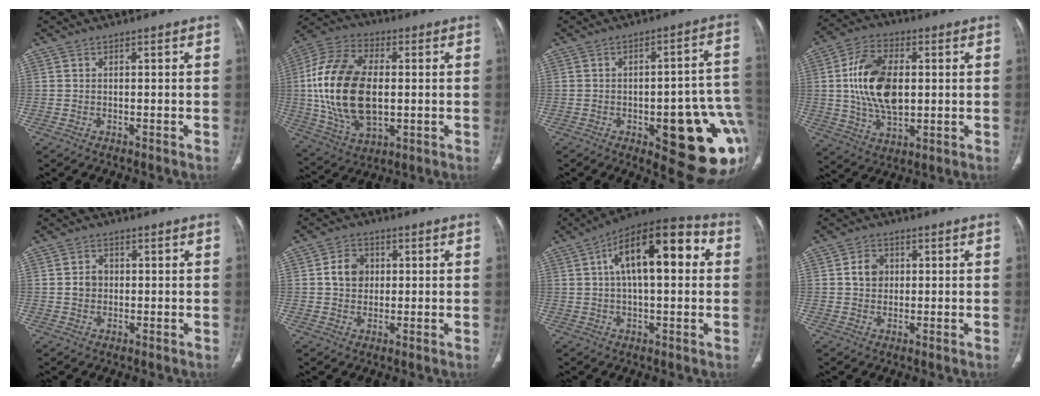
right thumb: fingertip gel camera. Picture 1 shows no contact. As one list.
[{"total": 22.1, "force": [0.4, 13.0, 17.9], "torque": [-0.359, 0.001, 0.015]}, {"total": 21.7, "force": [-5.7, 7.5, 19.6], "torque": [-0.185, 0.022, -0.051]}, {"total": 15.3, "force": [1.5, 9.0, 12.3], "torque": [-0.216, 0.003, 0.029]}, {"total": 3.2, "force": [0.1, 2.8, 1.7], "torque": [-0.021, 0.008, 0.001]}, {"total": 5.9, "force": [0.9, 4.9, 3.1], "torque": [-0.033, 0.004, 0.013]}, {"total": 17.2, "force": [3.9, 7.5, 15.0], "torque": [-0.210, 0.029, 0.052]}, {"total": 4.4, "force": [0.8, 3.7, 2.2], "torque": [-0.021, 0.003, 0.011]}]